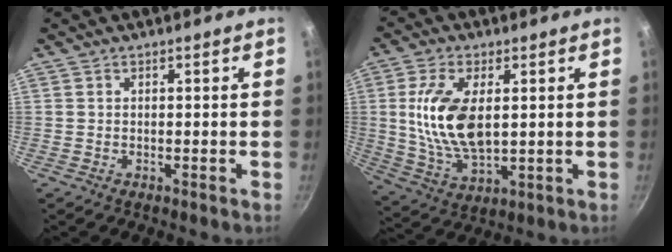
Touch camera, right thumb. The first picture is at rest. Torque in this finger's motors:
{"motor_torque": [-0.22, 0.62, 1.65, 0.11, 0.21]}